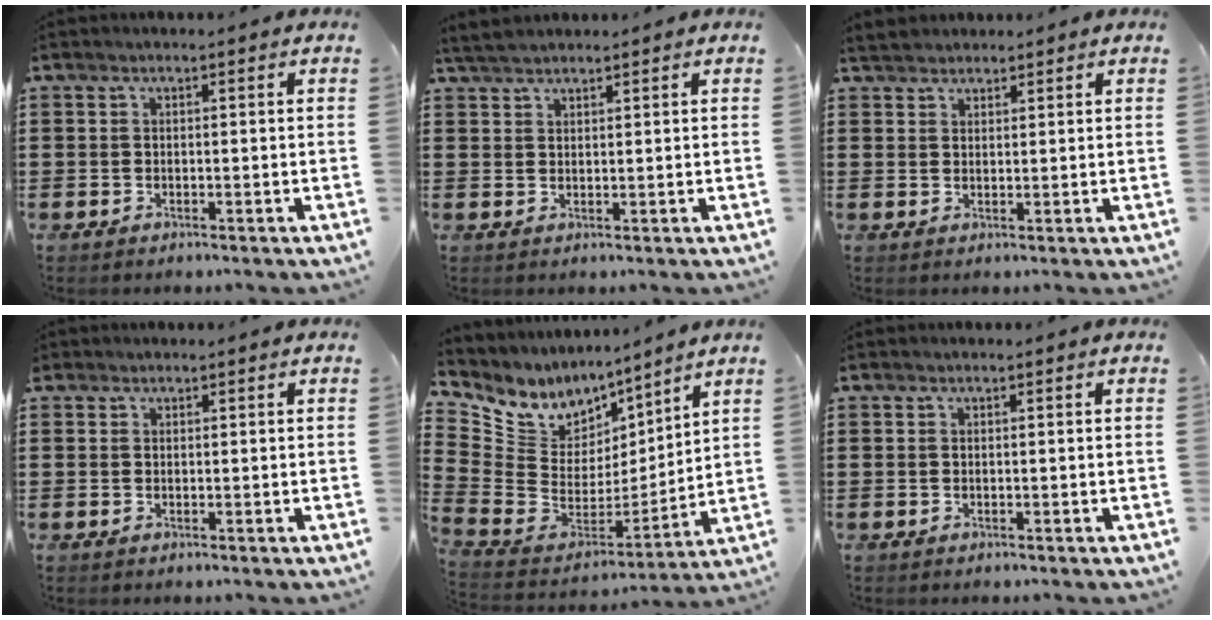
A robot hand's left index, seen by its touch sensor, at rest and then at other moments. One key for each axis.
{"total": 2.5, "fx": 2.4, "fy": 0.5, "fz": 0.7, "tx": -0.019, "ty": 0.004, "tz": 0.046}
{"total": 2.0, "fx": 1.9, "fy": 0.7, "fz": -0.1, "tx": -0.004, "ty": 0.007, "tz": 0.038}
{"total": 0.6, "fx": 0.5, "fy": 0.4, "fz": 0.0, "tx": -0.002, "ty": 0.003, "tz": 0.009}
{"total": 6.8, "fx": 5.1, "fy": 4.5, "fz": 0.8, "tx": -0.068, "ty": -0.051, "tz": 0.095}
{"total": 0.0}